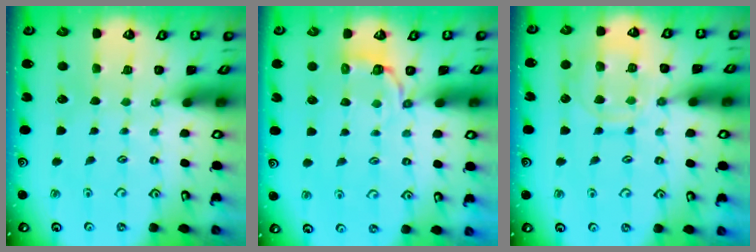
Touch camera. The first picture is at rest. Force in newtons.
{"total": 3.3, "press": 1.6, "slide": 2.9}
{"total": 13.2, "press": 13.2, "slide": 1.3}